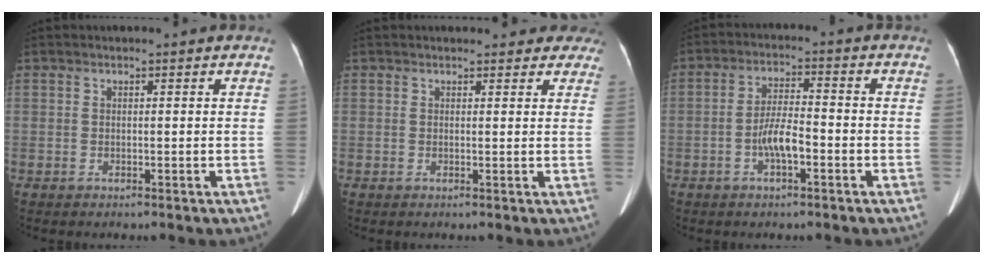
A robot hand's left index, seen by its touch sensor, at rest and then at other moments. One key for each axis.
{"total": 8.9, "fx": 8.0, "fy": 3.5, "fz": 2.0, "tx": 0.016, "ty": -0.004, "tz": 0.069}
{"total": 5.5, "fx": -2.0, "fy": 1.5, "fz": 4.9, "tx": -0.099, "ty": 0.012, "tz": -0.038}